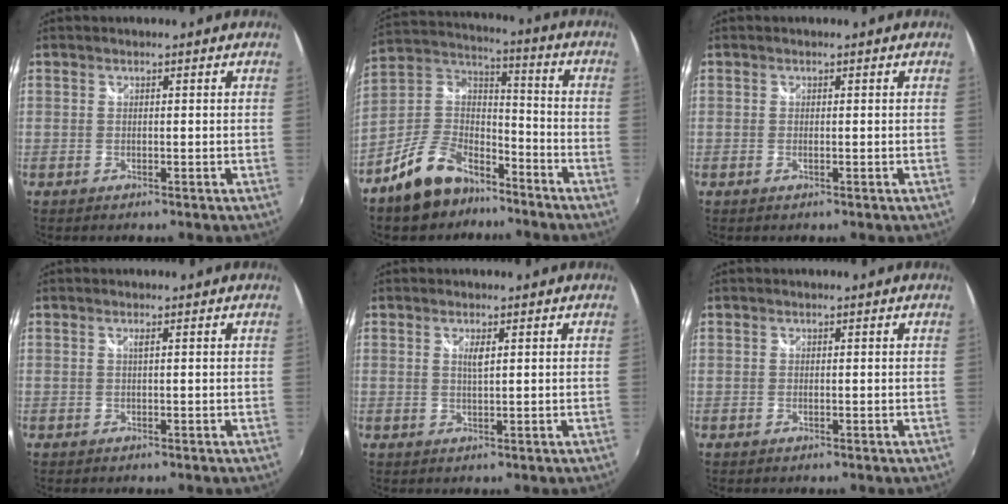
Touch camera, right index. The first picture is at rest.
{"total": 14.6, "force": [-10.2, 7.9, 6.9], "torque": [-0.161, 0.030, -0.169]}
{"total": 0.5, "force": [-0.1, 0.0, 0.5], "torque": [-0.010, 0.001, -0.003]}
{"total": 0.6, "force": [0.2, -0.2, 0.5], "torque": [-0.010, 0.001, 0.002]}
{"total": 1.8, "force": [0.7, 0.3, 1.6], "torque": [-0.028, -0.001, 0.010]}
{"total": 0.0}